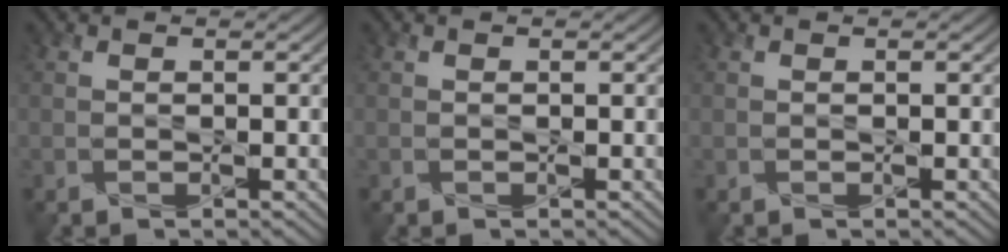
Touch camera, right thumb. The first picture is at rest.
{"total": 0.0}
{"total": 0.0}